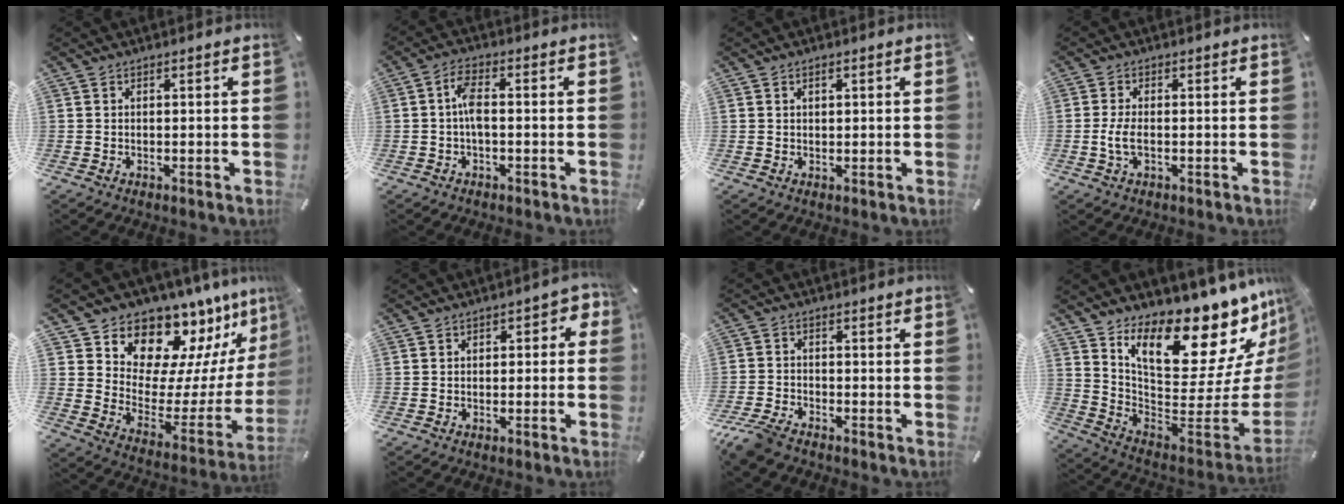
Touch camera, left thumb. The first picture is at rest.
{"total": 5.0, "force": [-0.5, 2.0, 4.5], "torque": [-0.095, 0.005, -0.014]}
{"total": 1.3, "force": [0.5, 0.8, 0.9], "torque": [-0.010, 0.001, 0.007]}
{"total": 4.1, "force": [-0.6, 1.8, 3.6], "torque": [-0.082, -0.003, -0.015]}
{"total": 13.5, "force": [12.2, 5.7, 1.3], "torque": [-0.026, -0.142, 0.206]}
{"total": 2.7, "force": [-1.0, 1.7, 1.8], "torque": [-0.025, 0.011, -0.024]}
{"total": 5.4, "force": [-4.6, 1.8, 2.1], "torque": [-0.061, 0.009, -0.094]}
{"total": 22.0, "force": [15.2, 8.7, 13.2], "torque": [-0.176, -0.123, 0.255]}